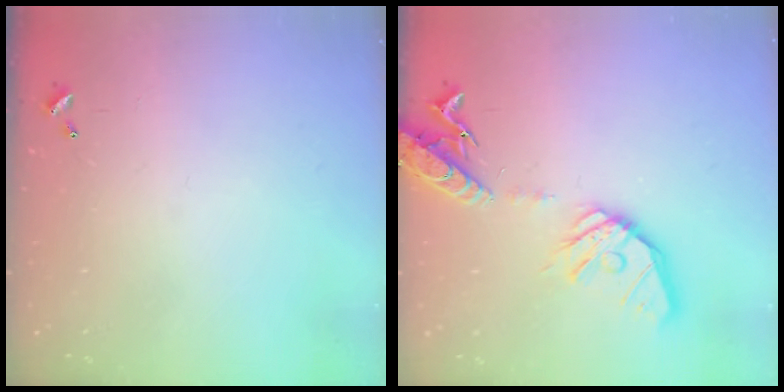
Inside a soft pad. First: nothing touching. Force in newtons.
{"total": 17.8, "press": 17.5, "slide": 3.0}